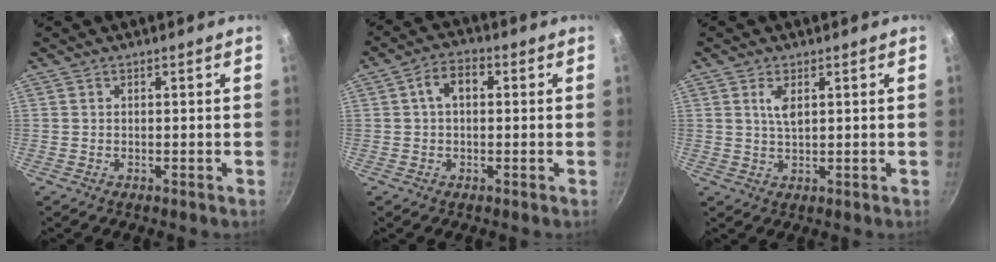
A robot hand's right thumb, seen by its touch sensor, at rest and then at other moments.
{"total": 5.2, "force": [0.8, 3.3, 3.9], "torque": [-0.057, 0.014, 0.006]}
{"total": 3.2, "force": [1.1, 1.4, 2.7], "torque": [-0.048, -0.006, 0.023]}